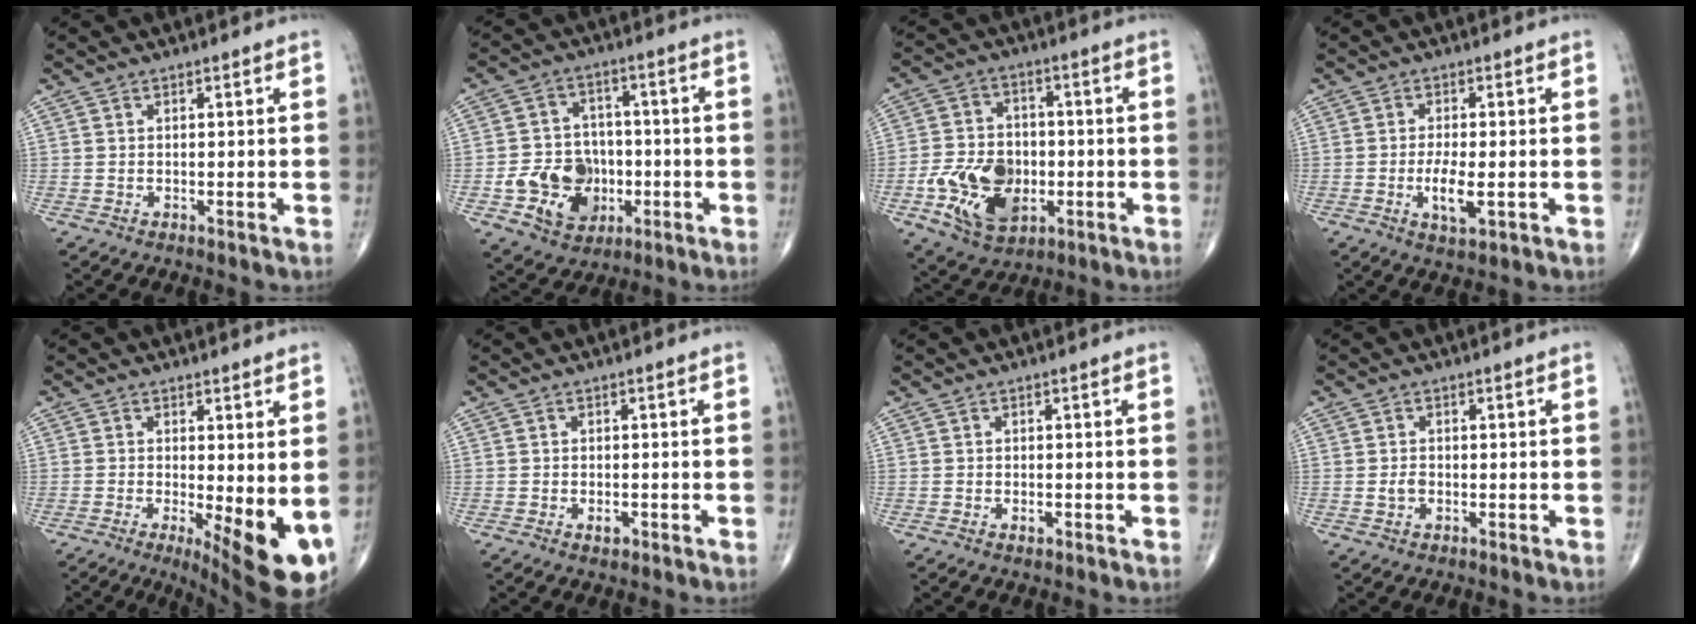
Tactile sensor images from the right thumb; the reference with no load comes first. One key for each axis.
{"total": 12.4, "fx": -3.3, "fy": 10.0, "fz": 6.5, "tx": -0.066, "ty": 0.021, "tz": -0.050}
{"total": 14.3, "fx": -3.6, "fy": 9.8, "fz": 9.7, "tx": -0.153, "ty": 0.010, "tz": -0.057}
{"total": 5.4, "fx": -1.2, "fy": 1.8, "fz": 4.9, "tx": -0.095, "ty": -0.010, "tz": -0.020}
{"total": 11.6, "fx": -2.3, "fy": 3.8, "fz": 10.7, "tx": -0.144, "ty": -0.024, "tz": -0.023}
{"total": 1.7, "fx": -0.7, "fy": 1.0, "fz": 1.2, "tx": -0.017, "ty": 0.001, "tz": -0.010}
{"total": 1.1, "fx": -0.4, "fy": 0.6, "fz": 0.8, "tx": -0.013, "ty": 0.000, "tz": -0.007}
{"total": 1.9, "fx": -0.4, "fy": 1.2, "fz": 1.4, "tx": -0.027, "ty": 0.003, "tz": -0.008}